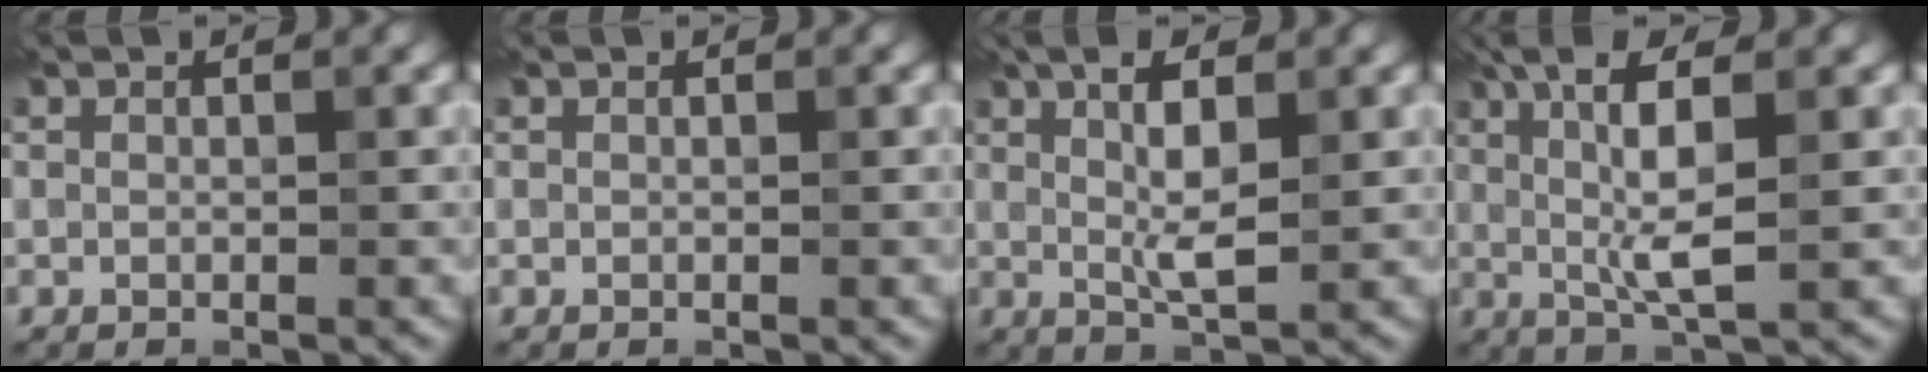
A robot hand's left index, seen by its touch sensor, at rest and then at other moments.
{"total": 0.0}
{"total": 5.0, "force": [1.2, 1.3, 4.6], "torque": [-0.084, -0.001, 0.023]}
{"total": 6.8, "force": [1.6, 1.3, 6.4], "torque": [-0.119, 0.002, 0.028]}